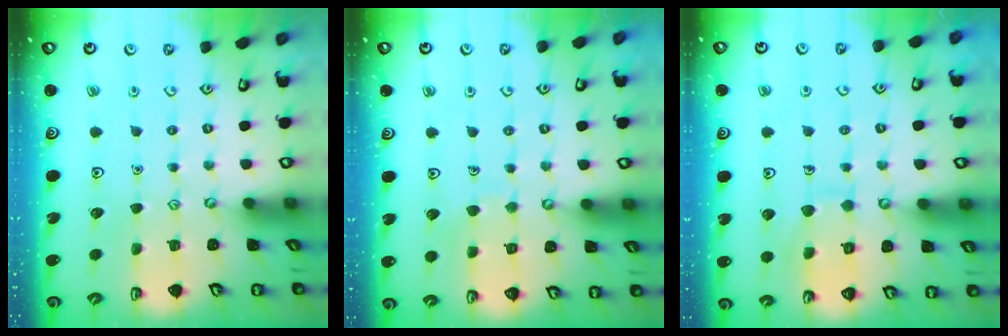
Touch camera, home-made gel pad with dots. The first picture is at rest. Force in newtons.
{"total": 3.8, "press": 3.8, "slide": 0.3}
{"total": 7.8, "press": 7.8, "slide": 0.4}